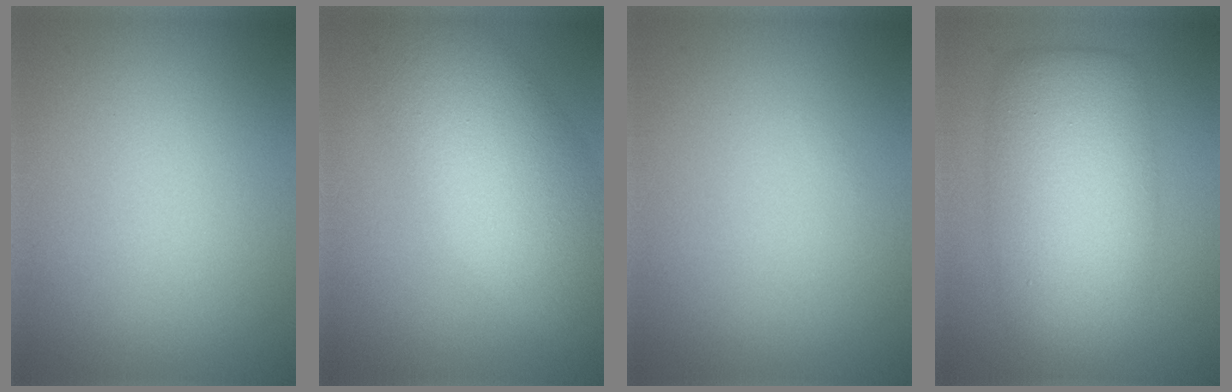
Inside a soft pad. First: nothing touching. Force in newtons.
{"total": 8.6, "press": 8.6, "slide": 0.5}
{"total": 0.0}
{"total": 8.3, "press": 8.3, "slide": 0.4}